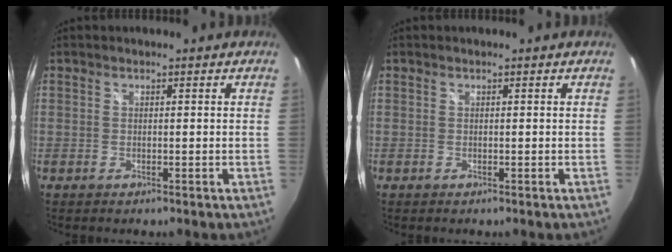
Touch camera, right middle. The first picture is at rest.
{"total": 0.0}